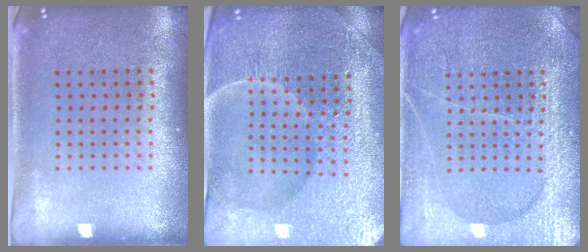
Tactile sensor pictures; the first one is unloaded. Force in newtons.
{"total": 5.0, "press": 4.8, "slide": 1.5}
{"total": 3.7, "press": 3.7, "slide": 0.4}